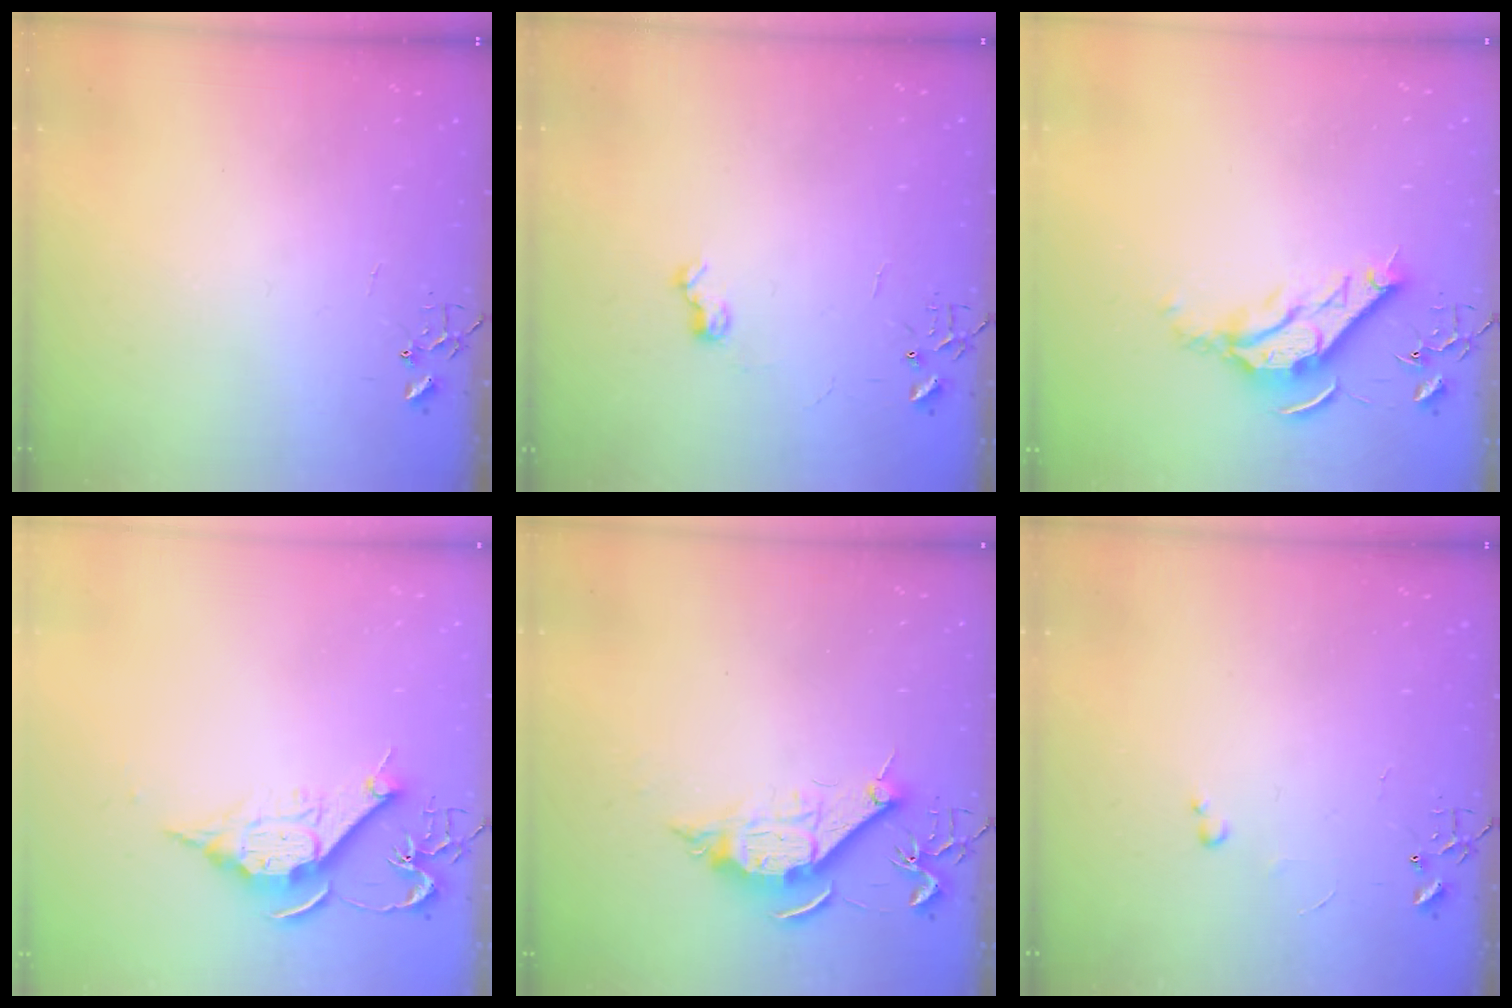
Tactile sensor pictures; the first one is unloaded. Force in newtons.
{"total": 6.0, "press": 6.0, "slide": 0.7}
{"total": 11.7, "press": 11.6, "slide": 1.3}
{"total": 11.7, "press": 11.7, "slide": 0.9}
{"total": 10.1, "press": 10.0, "slide": 0.8}
{"total": 2.4, "press": 2.3, "slide": 0.4}